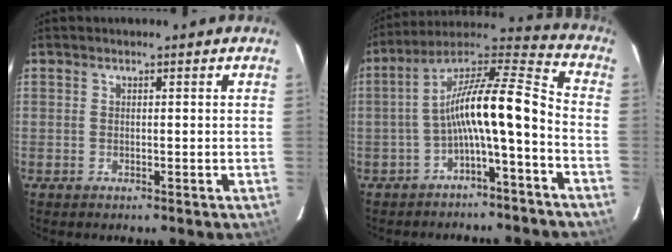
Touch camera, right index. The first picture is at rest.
{"total": 13.8, "force": [-4.6, 2.1, 12.8], "torque": [-0.240, 0.022, -0.085]}